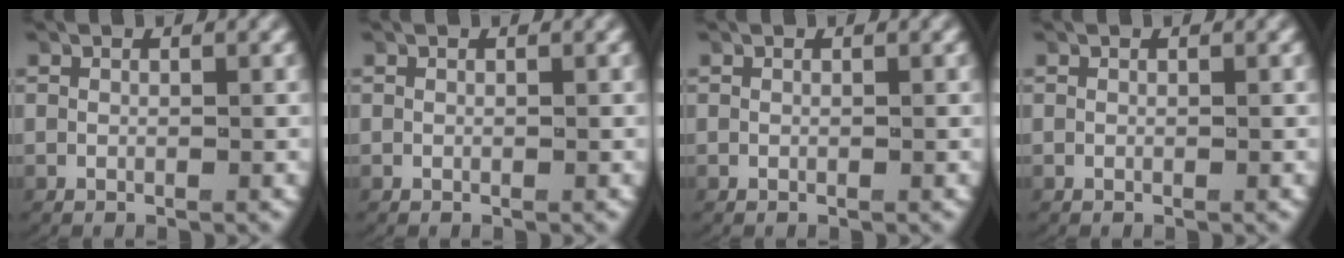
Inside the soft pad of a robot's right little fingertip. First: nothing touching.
{"total": 0.0}
{"total": 0.0}
{"total": 0.0}